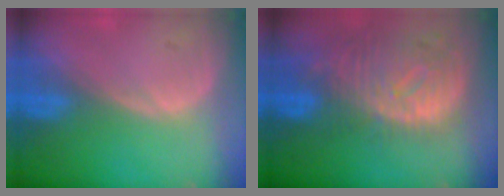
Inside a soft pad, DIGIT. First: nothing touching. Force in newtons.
{"total": 11.9, "press": 10.2, "slide": 6.1}